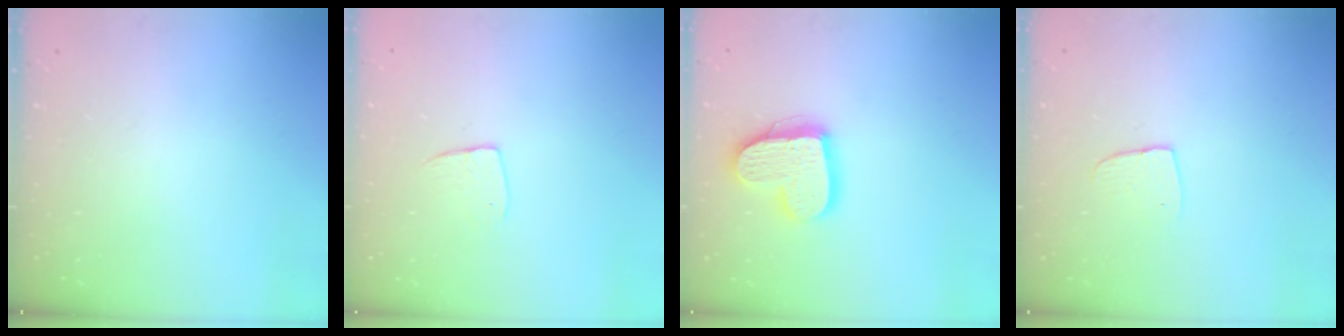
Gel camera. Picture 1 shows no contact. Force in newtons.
{"total": 7.0, "press": 6.9, "slide": 0.5}
{"total": 16.4, "press": 16.4, "slide": 1.5}
{"total": 6.4, "press": 6.4, "slide": 0.3}